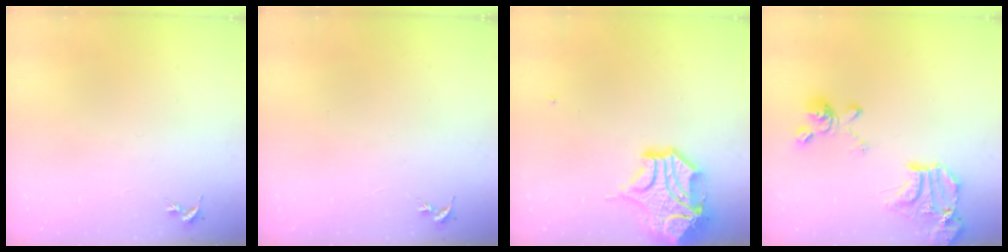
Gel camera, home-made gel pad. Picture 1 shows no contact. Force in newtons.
{"total": 0.0}
{"total": 15.0, "press": 14.8, "slide": 2.2}
{"total": 19.3, "press": 19.2, "slide": 2.2}